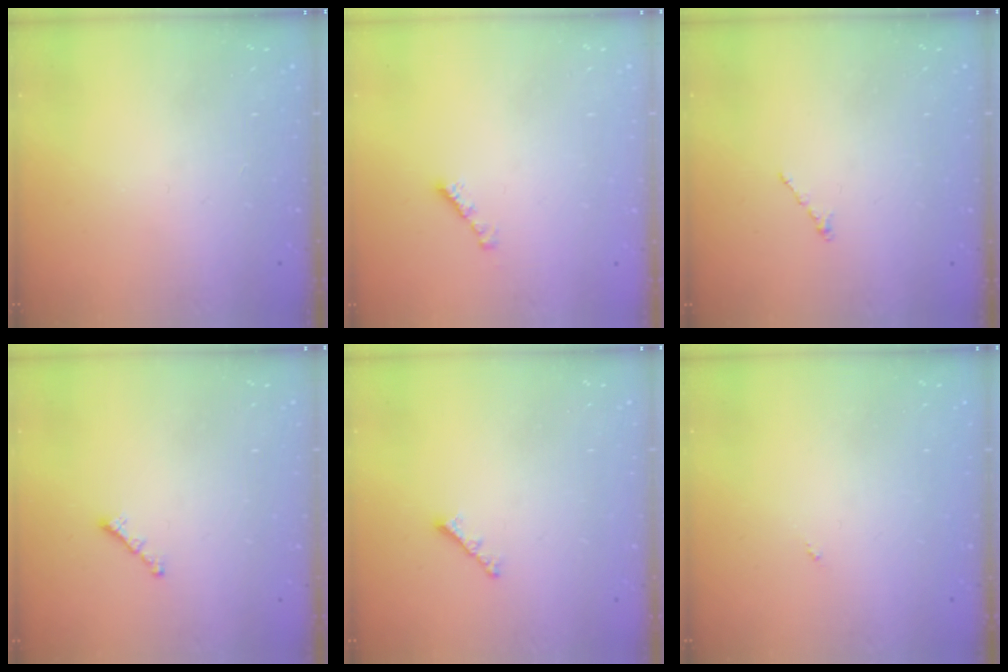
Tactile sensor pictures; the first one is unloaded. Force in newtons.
{"total": 2.3, "press": 2.2, "slide": 0.4}
{"total": 0.0}
{"total": 1.6, "press": 1.5, "slide": 0.5}
{"total": 2.2, "press": 2.2, "slide": 0.5}
{"total": 0.0}